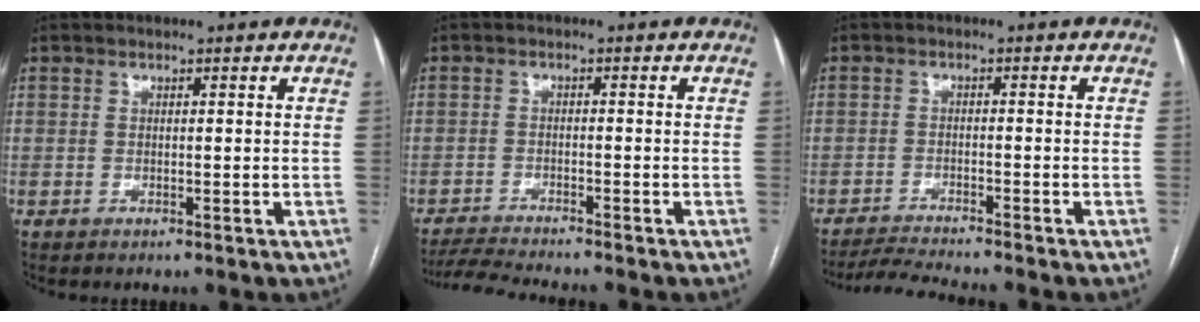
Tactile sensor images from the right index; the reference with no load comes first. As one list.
[{"total": 5.8, "force": [-5.5, -0.7, 1.7], "torque": [-0.029, -0.021, -0.096]}, {"total": 5.1, "force": [-4.8, -1.2, 1.3], "torque": [-0.023, -0.020, -0.085]}]